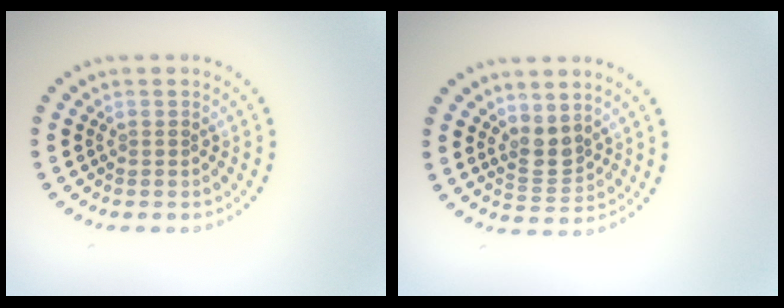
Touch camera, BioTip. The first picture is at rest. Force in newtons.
{"total": 2.2, "press": 1.8, "slide": 1.3}